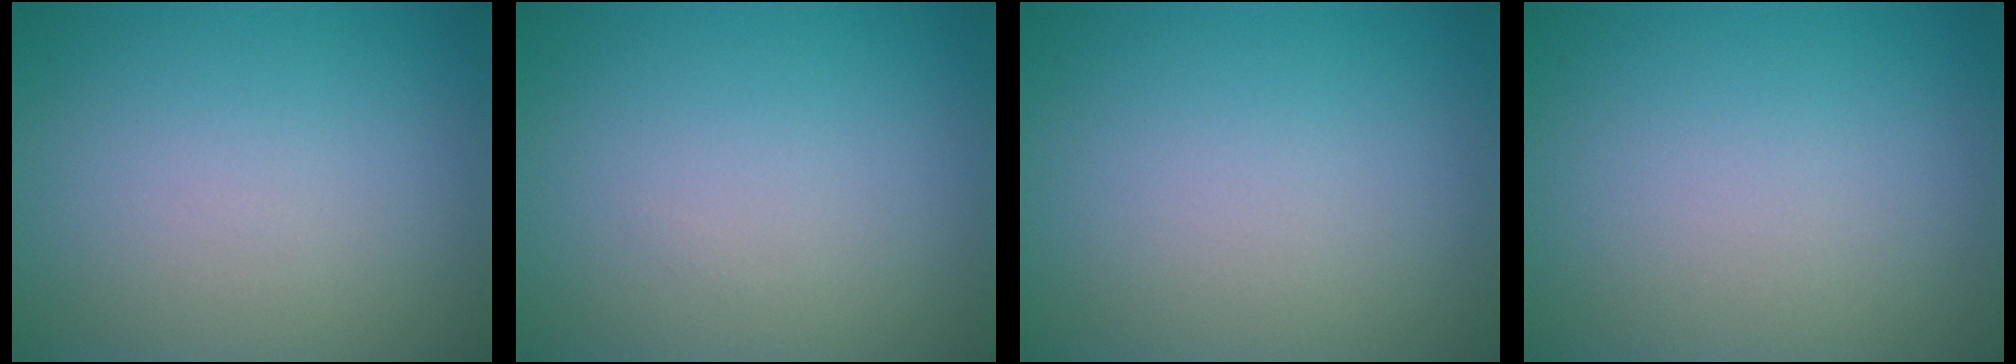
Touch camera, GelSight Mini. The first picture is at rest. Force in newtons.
{"total": 0.0}
{"total": 0.0}
{"total": 0.0}